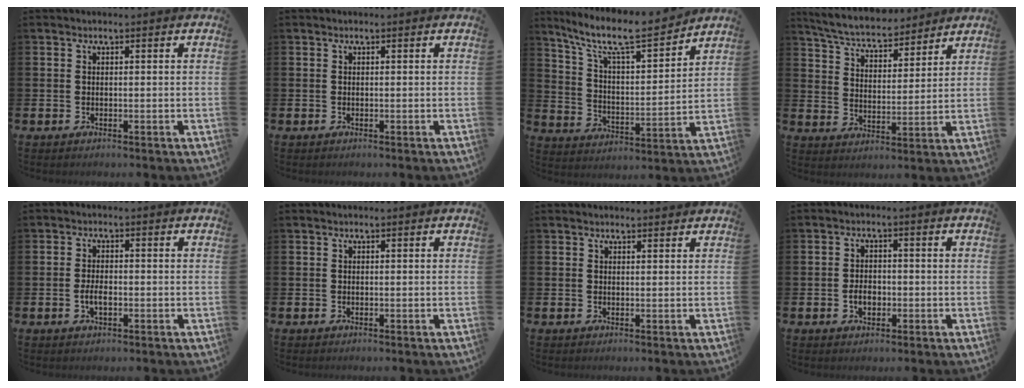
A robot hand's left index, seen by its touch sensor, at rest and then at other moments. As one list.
[{"total": 0.0}, {"total": 10.1, "force": [8.8, 1.8, 4.8], "torque": [-0.117, -0.056, 0.147]}, {"total": 6.1, "force": [5.8, 1.4, 1.4], "torque": [-0.053, -0.038, 0.099]}, {"total": 2.4, "force": [-0.5, 1.2, 2.0], "torque": [-0.031, -0.001, -0.012]}, {"total": 0.0}, {"total": 1.1, "force": [1.1, 0.2, 0.1], "torque": [0.011, -0.004, 0.016]}, {"total": 2.7, "force": [-0.7, 1.9, 1.8], "torque": [-0.021, -0.002, -0.018]}]